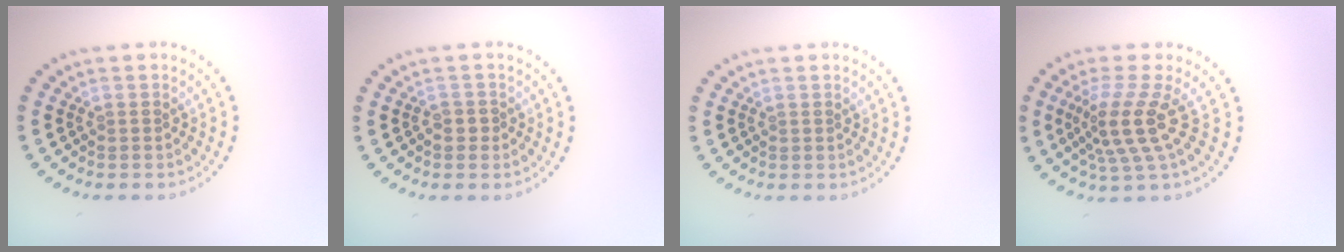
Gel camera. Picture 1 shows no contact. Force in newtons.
{"total": 0.7, "press": 0.5, "slide": 0.4}
{"total": 0.0}
{"total": 4.1, "press": 2.9, "slide": 2.9}